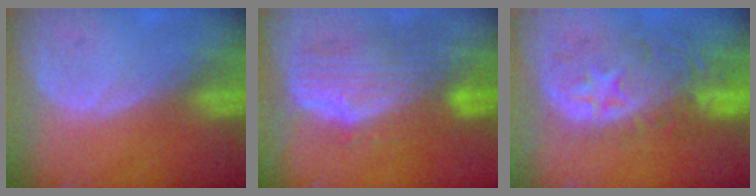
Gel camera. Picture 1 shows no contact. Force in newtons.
{"total": 10.2, "press": 8.9, "slide": 4.8}
{"total": 11.0, "press": 9.7, "slide": 5.2}